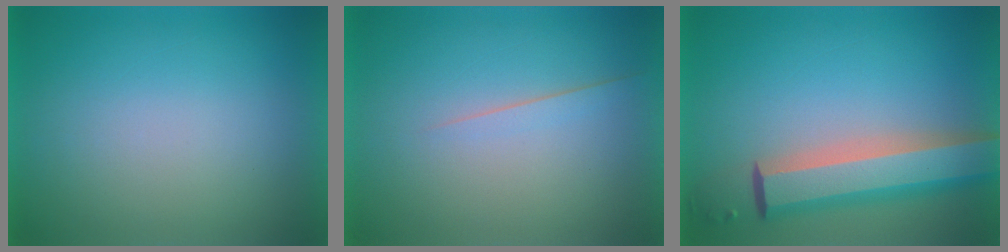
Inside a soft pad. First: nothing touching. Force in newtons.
{"total": 1.4}
{"total": 7.8}